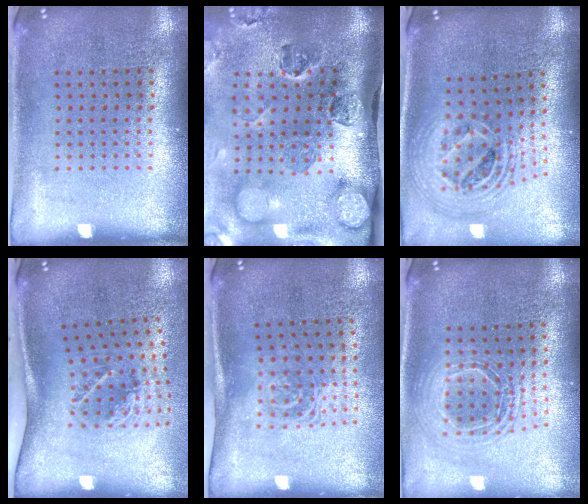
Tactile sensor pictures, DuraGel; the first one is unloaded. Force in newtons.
{"total": 5.0, "press": 3.5, "slide": 3.5}
{"total": 2.4, "press": 1.8, "slide": 1.6}
{"total": 2.1, "press": 1.3, "slide": 1.7}
{"total": 1.6, "press": 1.1, "slide": 1.1}
{"total": 1.8, "press": 1.5, "slide": 1.1}